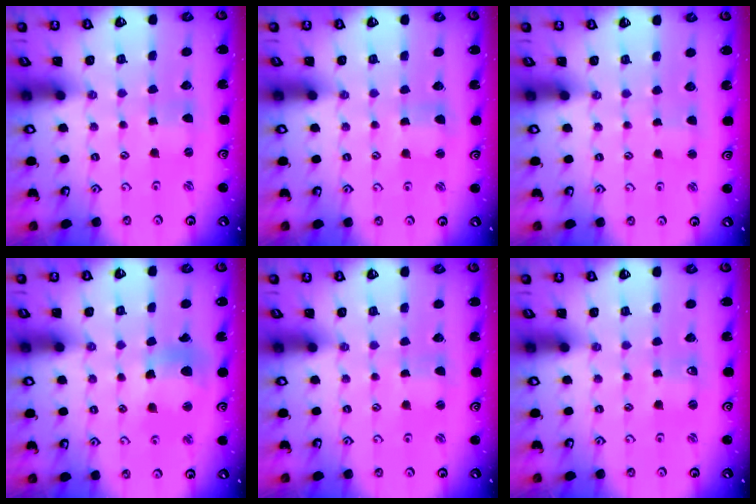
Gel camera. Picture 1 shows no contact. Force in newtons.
{"total": 2.2, "press": 2.2, "slide": 0.4}
{"total": 1.6, "press": 1.6, "slide": 0.3}
{"total": 11.3, "press": 11.1, "slide": 2.0}
{"total": 1.3, "press": 1.3, "slide": 0.1}
{"total": 1.2, "press": 1.2, "slide": 0.1}